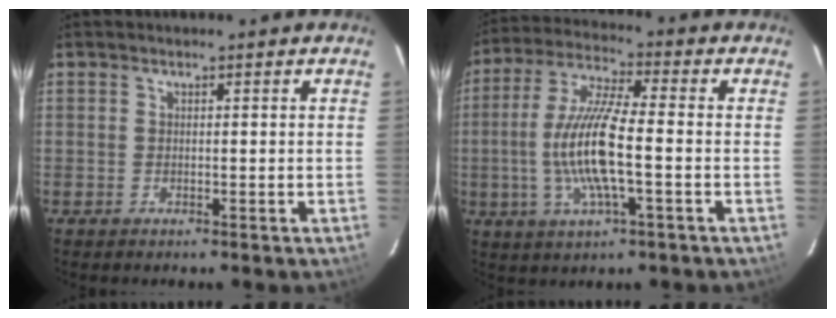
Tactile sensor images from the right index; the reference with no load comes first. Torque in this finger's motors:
{"motor_torque": [2.14, 0.00, 1.06, 0.21]}